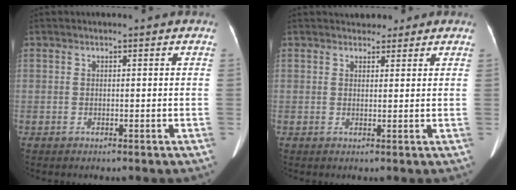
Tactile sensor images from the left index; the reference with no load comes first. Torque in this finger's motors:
{"motor_torque": [0.23, -0.26, -0.02, 0.02]}